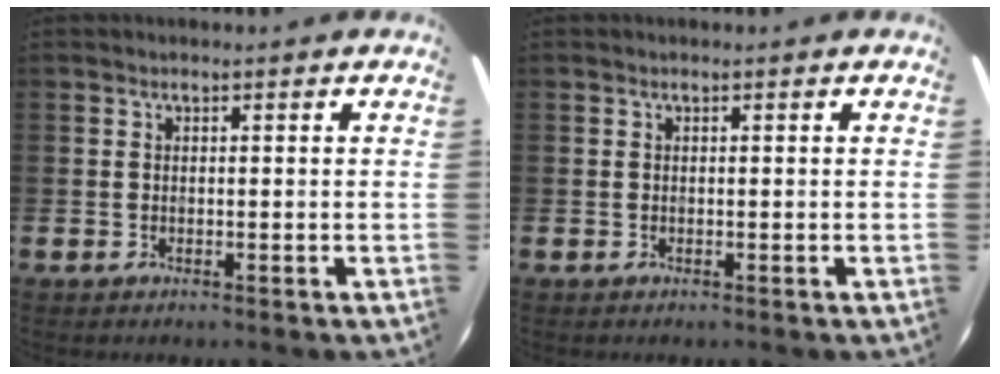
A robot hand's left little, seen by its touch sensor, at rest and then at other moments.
{"total": 0.0}